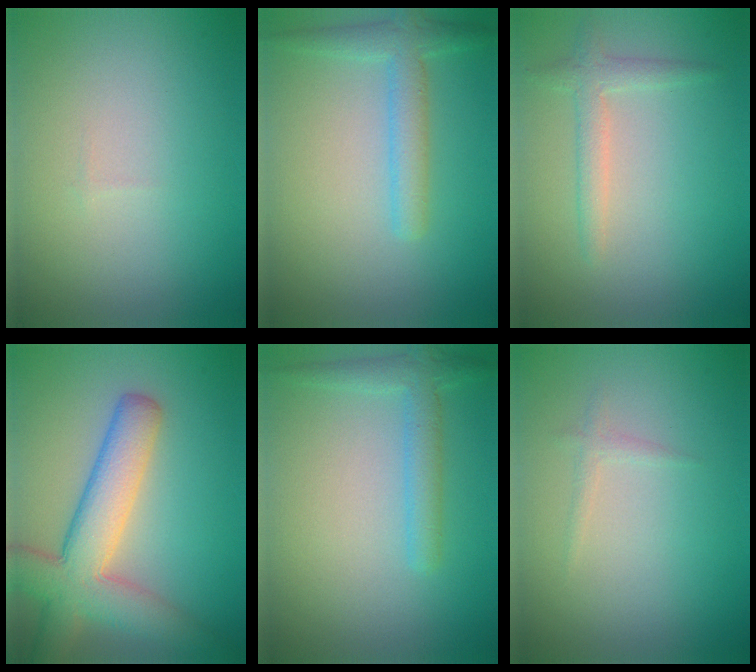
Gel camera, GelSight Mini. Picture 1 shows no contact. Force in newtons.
{"total": 3.0, "press": 3.0, "slide": 0.1}
{"total": 2.0, "press": 2.0, "slide": 0.0}
{"total": 7.5, "press": 7.5, "slide": 0.3}
{"total": 1.7, "press": 1.7, "slide": 0.1}
{"total": 0.8, "press": 0.8, "slide": 0.0}